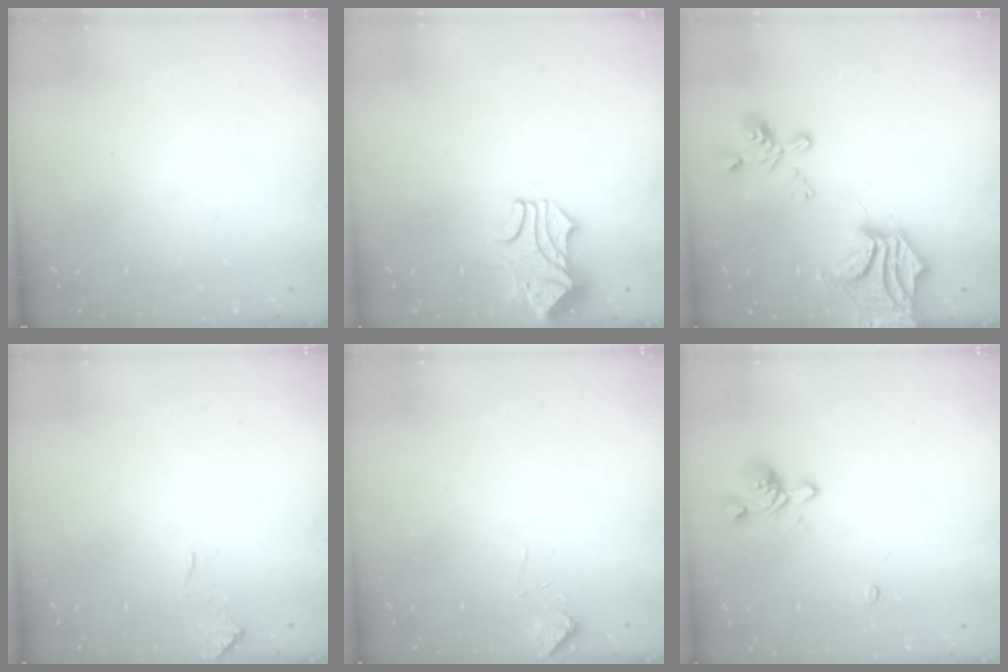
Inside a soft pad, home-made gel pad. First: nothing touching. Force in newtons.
{"total": 1.9, "press": 1.5, "slide": 1.1}
{"total": 7.2, "press": 6.2, "slide": 3.6}
{"total": 0.0}
{"total": 2.7, "press": 2.6, "slide": 0.6}
{"total": 3.5, "press": 3.3, "slide": 1.3}